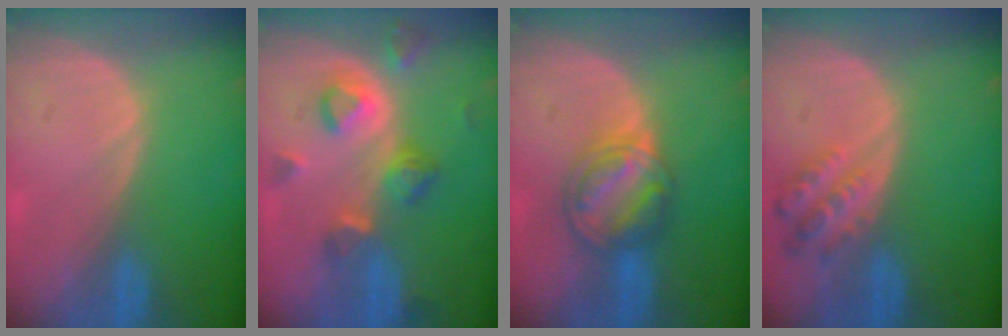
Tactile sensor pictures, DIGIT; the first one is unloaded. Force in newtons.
{"total": 7.7, "press": 7.1, "slide": 3.0}
{"total": 6.9, "press": 6.3, "slide": 2.8}
{"total": 5.1, "press": 4.8, "slide": 1.6}